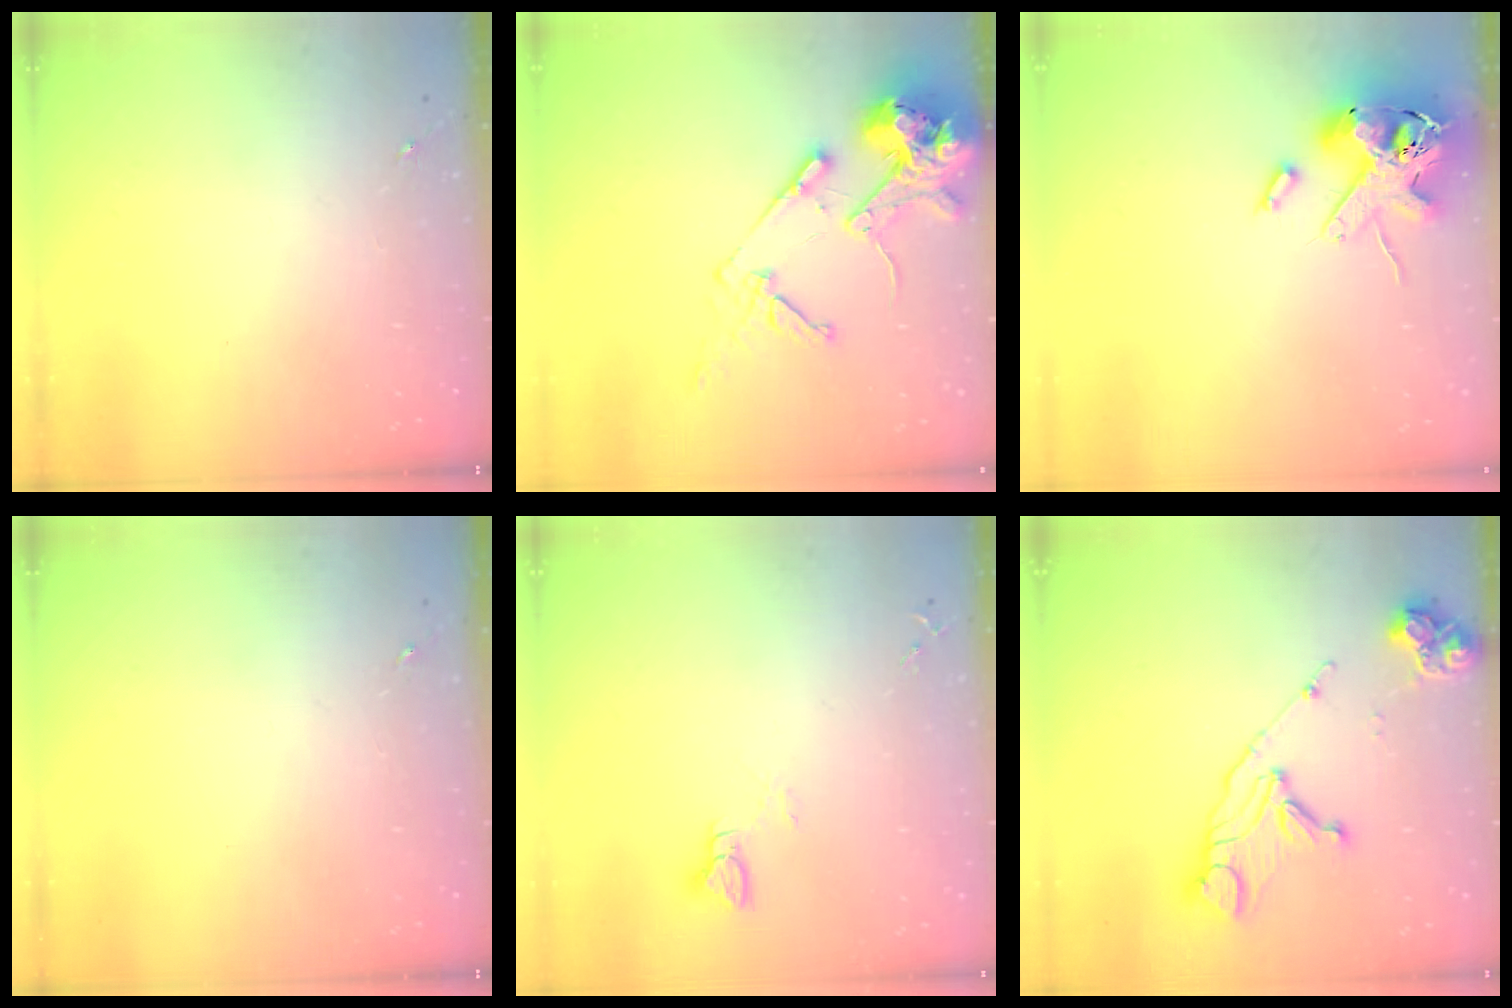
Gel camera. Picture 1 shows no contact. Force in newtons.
{"total": 16.6, "press": 16.5, "slide": 2.3}
{"total": 16.4, "press": 16.2, "slide": 2.7}
{"total": 0.0}
{"total": 2.9, "press": 2.9, "slide": 0.2}
{"total": 14.7, "press": 14.6, "slide": 1.7}